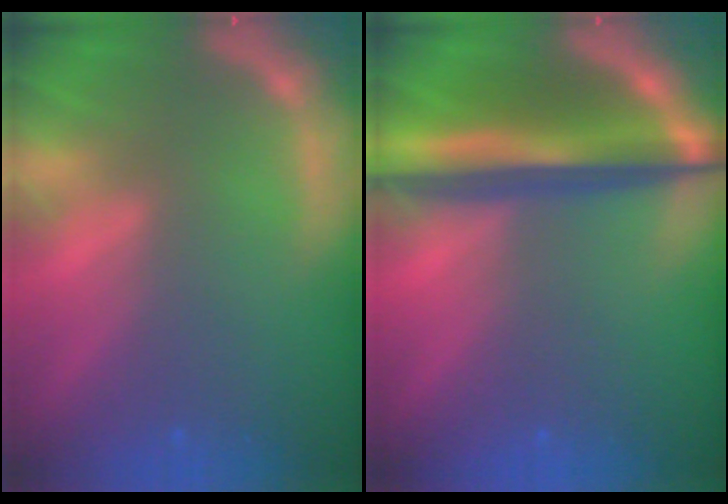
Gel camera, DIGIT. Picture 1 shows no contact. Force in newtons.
{"total": 9.1}